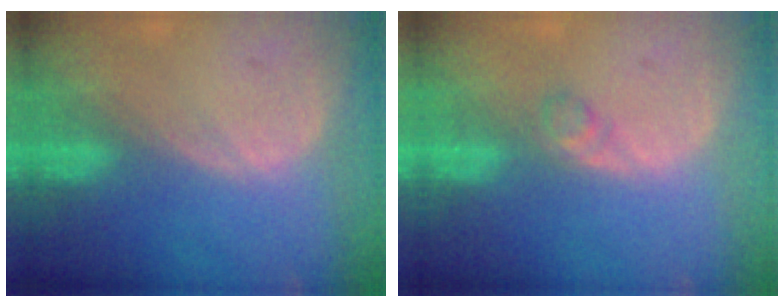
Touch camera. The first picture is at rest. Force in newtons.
{"total": 1.6, "press": 1.6, "slide": 0.2}